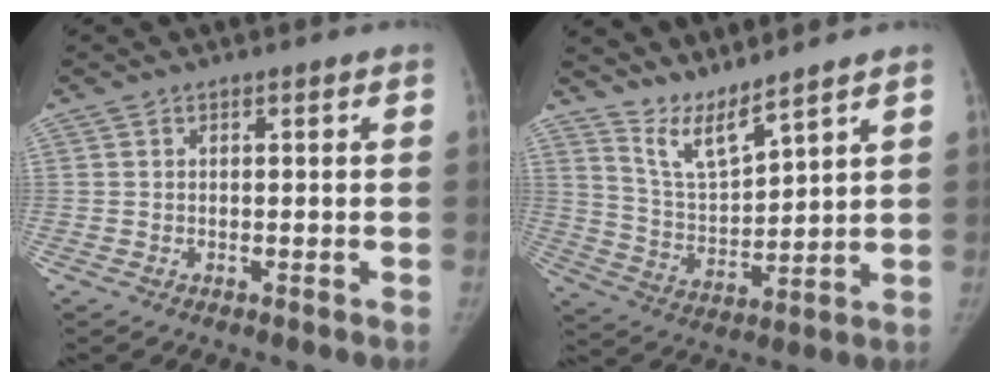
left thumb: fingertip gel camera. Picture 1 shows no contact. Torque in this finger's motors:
{"motor_torque": [0.85, -0.06, 0.07, 0.01, 0.02]}